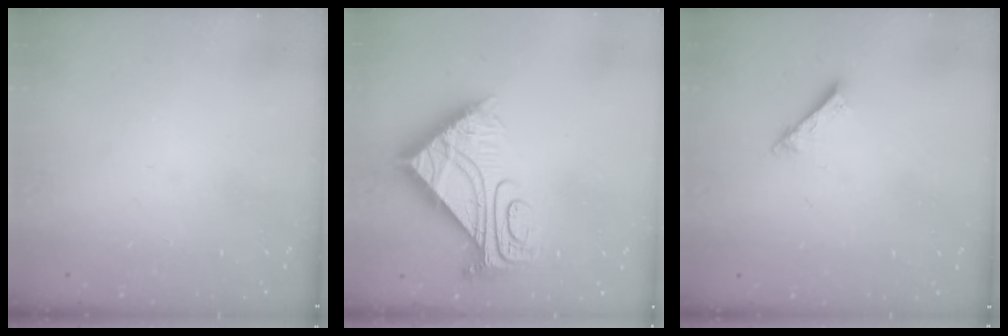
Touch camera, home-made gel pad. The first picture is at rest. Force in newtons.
{"total": 12.1, "press": 12.1, "slide": 0.8}
{"total": 2.5, "press": 2.5, "slide": 0.1}